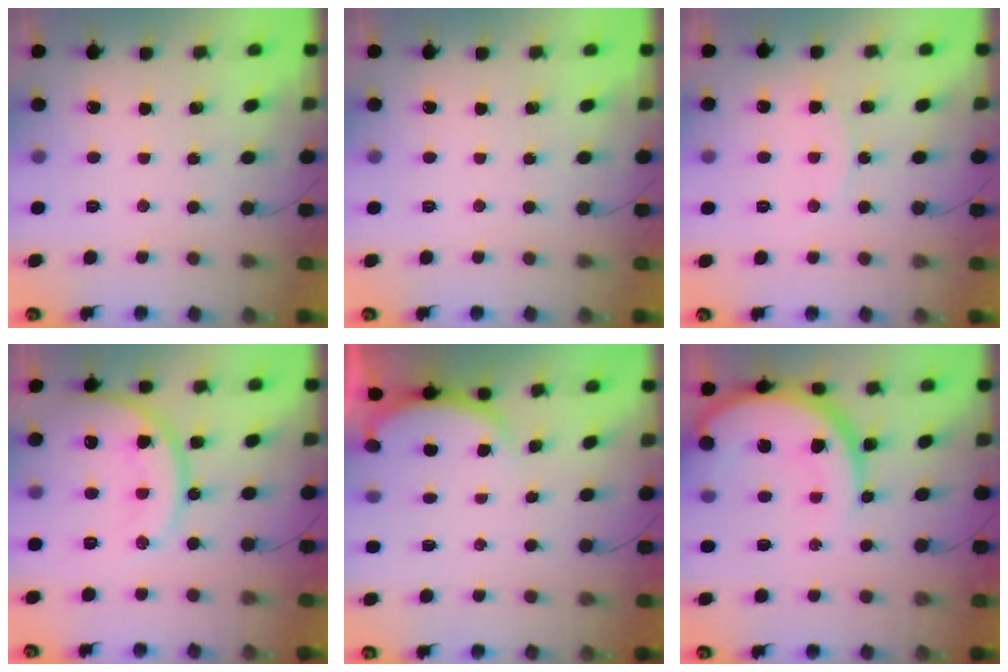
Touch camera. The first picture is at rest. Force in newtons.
{"total": 0.0}
{"total": 6.6, "press": 6.6, "slide": 0.5}
{"total": 17.2, "press": 17.1, "slide": 1.8}
{"total": 2.8, "press": 2.7, "slide": 0.6}
{"total": 14.9, "press": 14.8, "slide": 1.5}